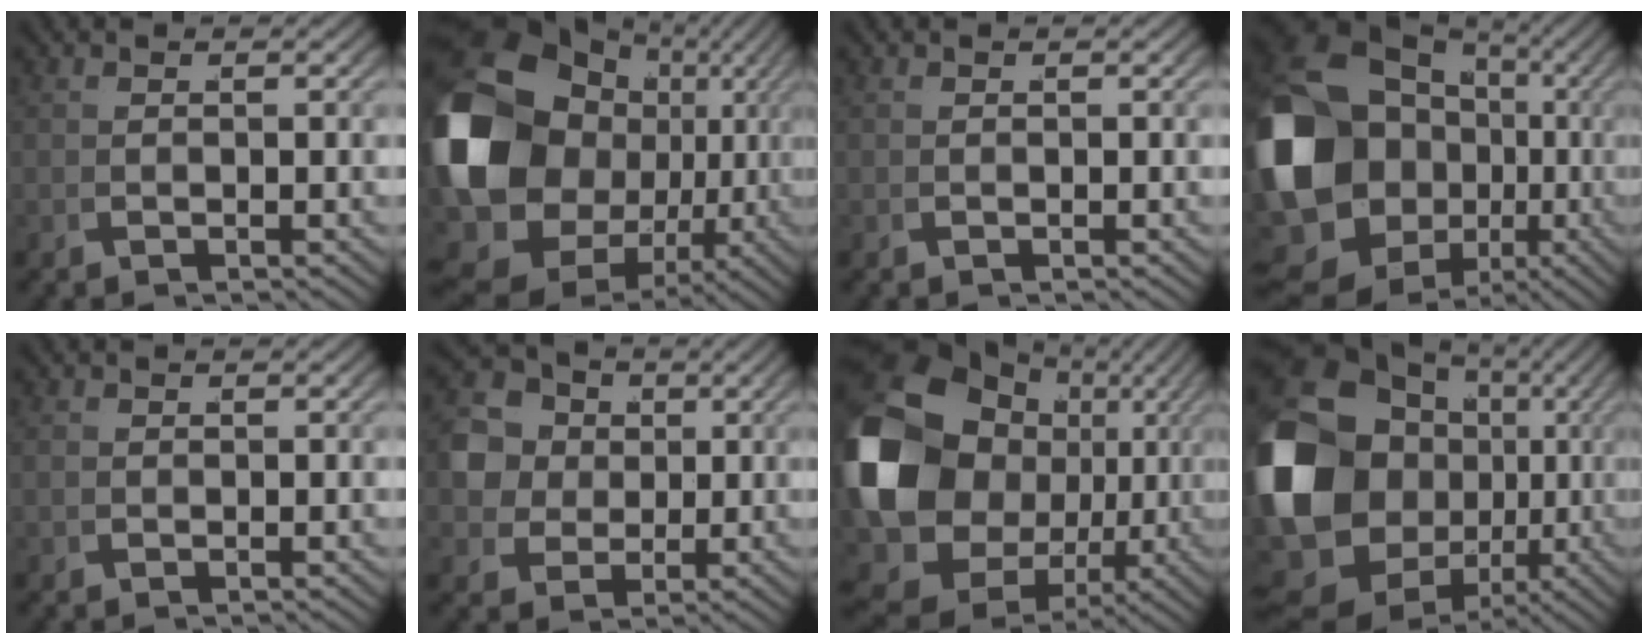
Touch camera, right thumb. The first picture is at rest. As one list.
[{"total": 20.6, "force": [-0.9, 14.8, 14.3], "torque": [-0.306, -0.055, 0.006]}, {"total": 0.0}, {"total": 16.5, "force": [-0.9, 12.5, 10.8], "torque": [-0.276, -0.072, 0.017]}, {"total": 0.5, "force": [0.2, 0.5, 0.1], "torque": [-0.008, -0.008, 0.008]}, {"total": 11.9, "force": [2.1, 10.4, 5.5], "torque": [-0.138, -0.028, 0.035]}, {"total": 18.7, "force": [-0.6, 13.6, 12.8], "torque": [-0.284, -0.055, 0.016]}, {"total": 18.4, "force": [-1.1, 13.6, 12.3], "torque": [-0.293, -0.065, 0.009]}]